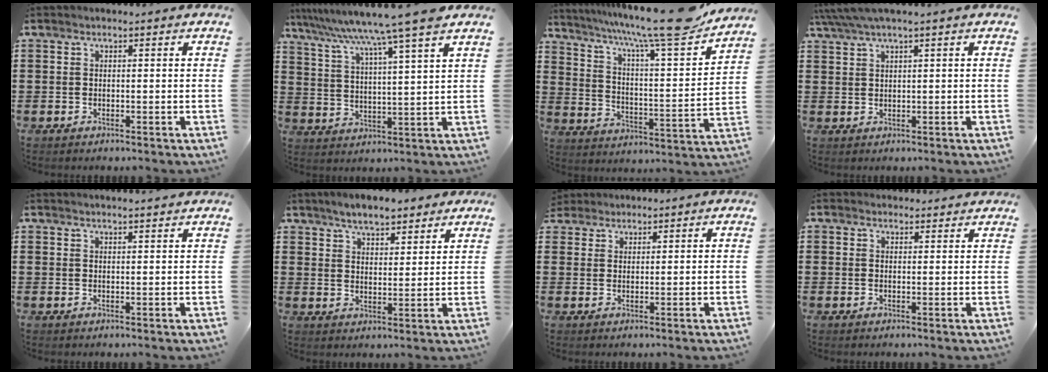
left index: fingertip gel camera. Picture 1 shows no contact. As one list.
[{"total": 8.7, "force": [7.2, -1.7, 4.6], "torque": [-0.116, -0.045, 0.112]}, {"total": 12.8, "force": [10.6, 0.2, 7.0], "torque": [-0.138, -0.075, 0.171]}, {"total": 2.1, "force": [1.1, -0.1, 1.7], "torque": [-0.036, 0.000, 0.019]}, {"total": 1.5, "force": [1.5, -0.2, 0.4], "torque": [-0.010, 0.001, 0.028]}, {"total": 5.3, "force": [4.8, 1.6, 1.6], "torque": [-0.047, -0.002, 0.089]}, {"total": 2.0, "force": [1.8, 0.9, -0.1], "torque": [-0.006, 0.007, 0.036]}, {"total": 1.8, "force": [1.8, 0.5, 0.1], "torque": [-0.006, 0.001, 0.035]}]